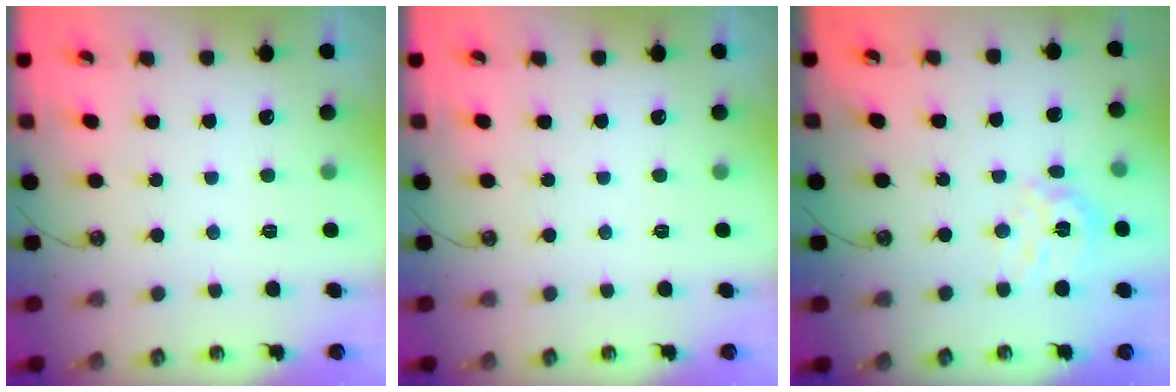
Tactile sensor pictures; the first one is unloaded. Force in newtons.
{"total": 0.0}
{"total": 11.8, "press": 11.8, "slide": 0.9}